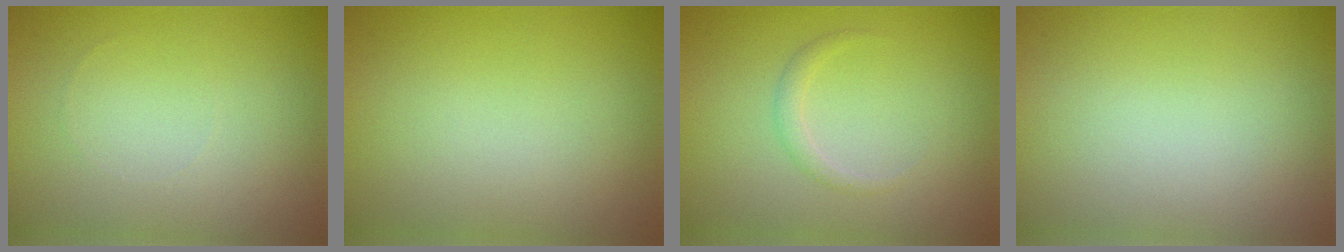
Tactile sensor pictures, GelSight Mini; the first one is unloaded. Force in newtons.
{"total": 0.0}
{"total": 1.1, "press": 1.1, "slide": 0.0}
{"total": 0.0}